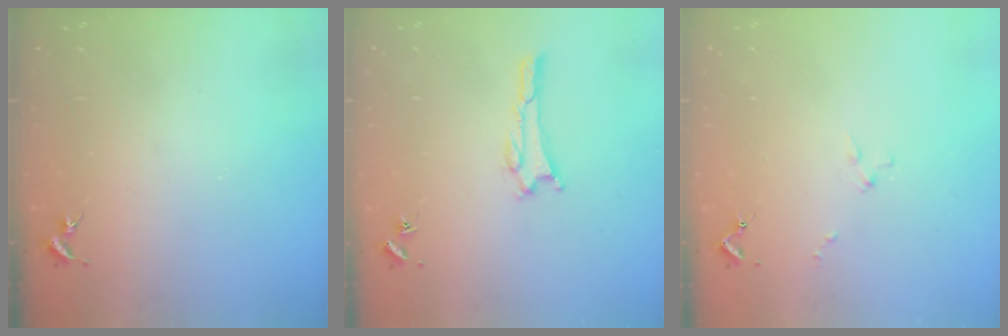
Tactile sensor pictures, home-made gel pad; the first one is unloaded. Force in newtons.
{"total": 1.5, "press": 1.5, "slide": 0.2}
{"total": 1.3, "press": 1.2, "slide": 0.1}